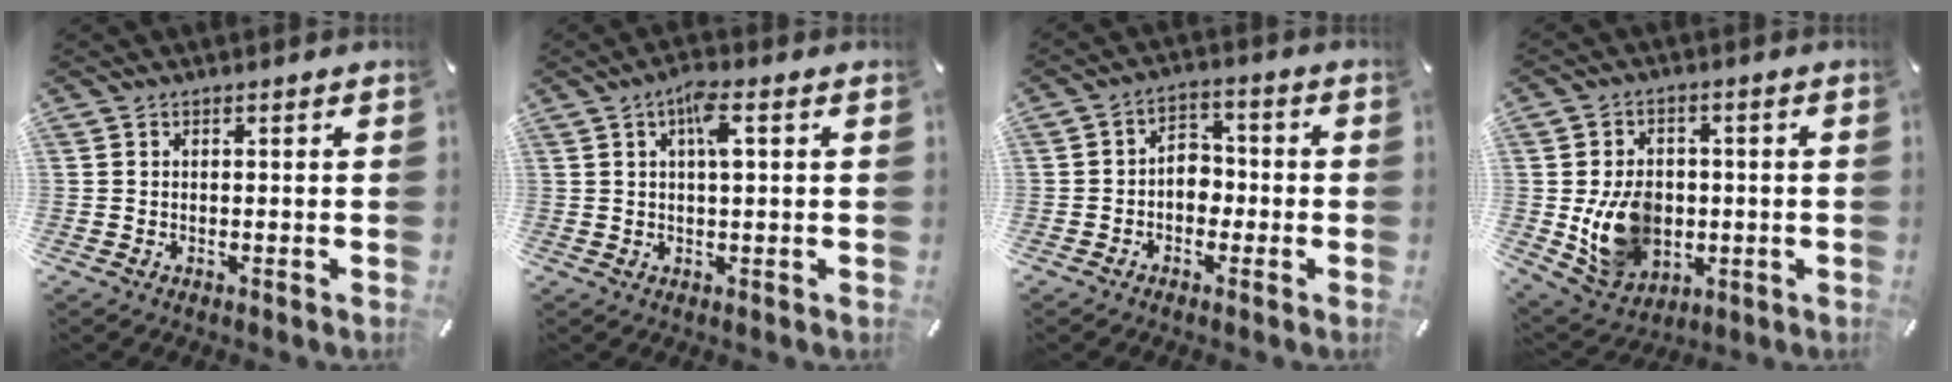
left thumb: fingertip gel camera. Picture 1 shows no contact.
{"total": 5.6, "force": [1.6, 1.6, 5.2], "torque": [-0.097, 0.004, 0.023]}
{"total": 5.5, "force": [-1.7, 4.3, 3.0], "torque": [-0.046, 0.018, -0.033]}
{"total": 12.3, "force": [-1.3, 9.9, 7.1], "torque": [-0.134, 0.005, -0.018]}